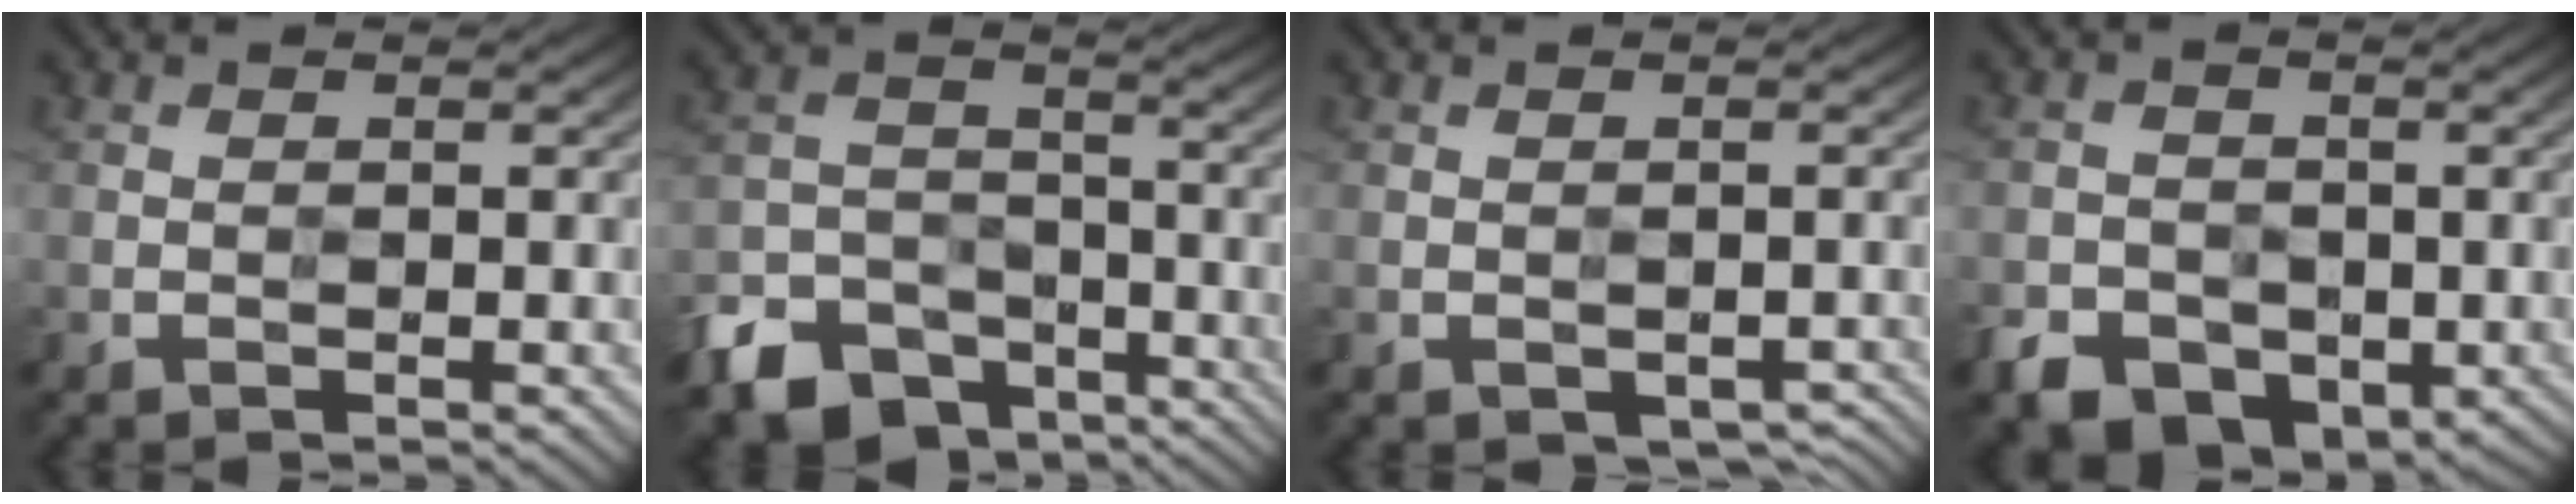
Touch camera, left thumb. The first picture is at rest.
{"total": 10.5, "force": [-7.4, 6.2, 4.2], "torque": [-0.090, -0.023, -0.139]}
{"total": 2.7, "force": [-1.4, 1.5, 1.8], "torque": [-0.021, -0.006, -0.011]}
{"total": 5.4, "force": [-2.9, 4.0, 2.3], "torque": [-0.038, -0.013, -0.054]}